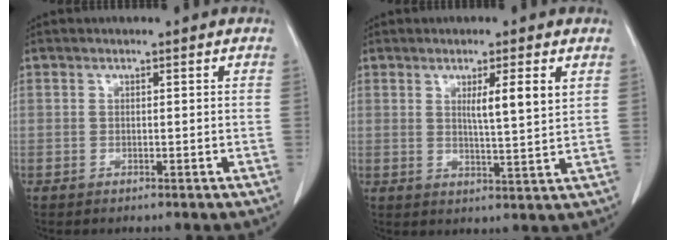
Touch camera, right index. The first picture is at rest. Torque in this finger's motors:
{"motor_torque": [0.55, 0.55, 0.16, 0.06]}